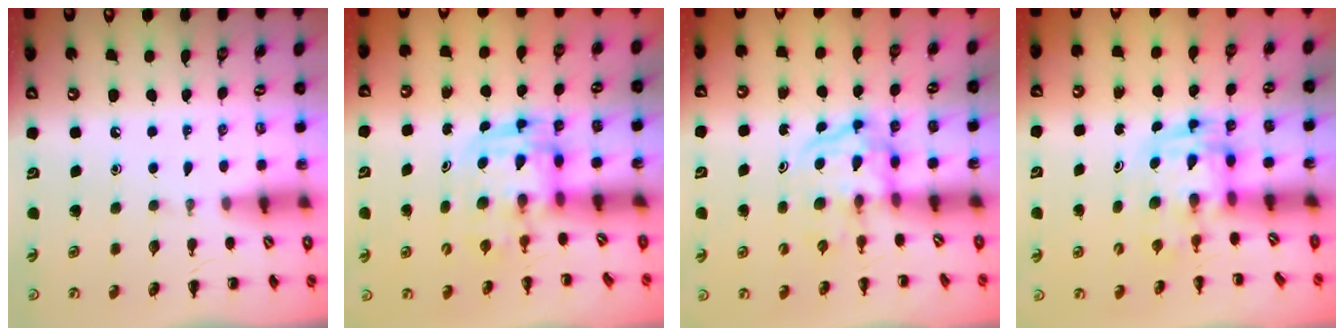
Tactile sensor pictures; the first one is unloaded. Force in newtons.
{"total": 3.3, "press": 3.2, "slide": 0.7}
{"total": 3.6, "press": 3.6, "slide": 0.6}
{"total": 2.8, "press": 2.7, "slide": 0.6}